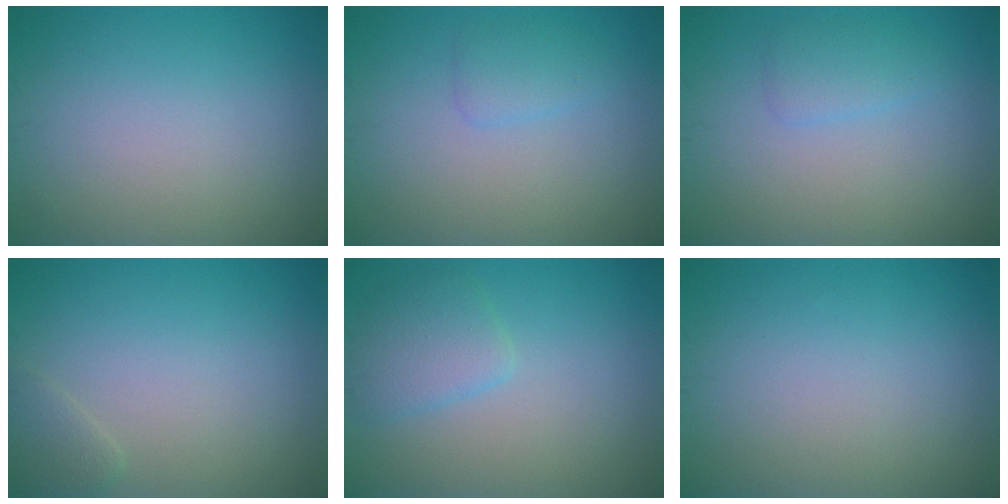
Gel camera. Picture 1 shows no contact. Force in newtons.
{"total": 1.5, "press": 1.5, "slide": 0.1}
{"total": 1.8, "press": 1.8, "slide": 0.0}
{"total": 1.3, "press": 1.3, "slide": 0.2}
{"total": 2.6, "press": 2.6, "slide": 0.2}
{"total": 0.0}